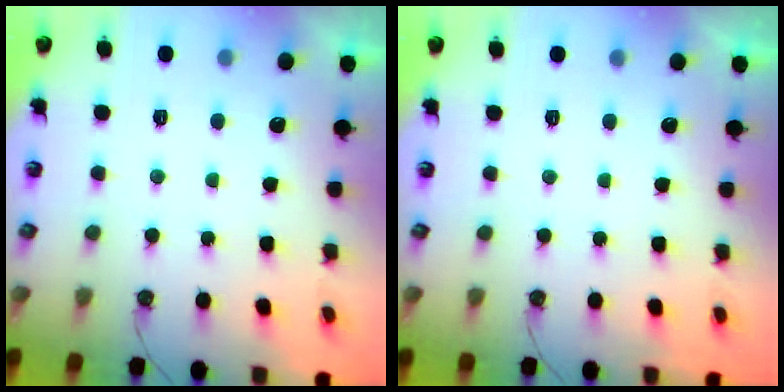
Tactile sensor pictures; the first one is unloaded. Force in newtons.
{"total": 0.0}